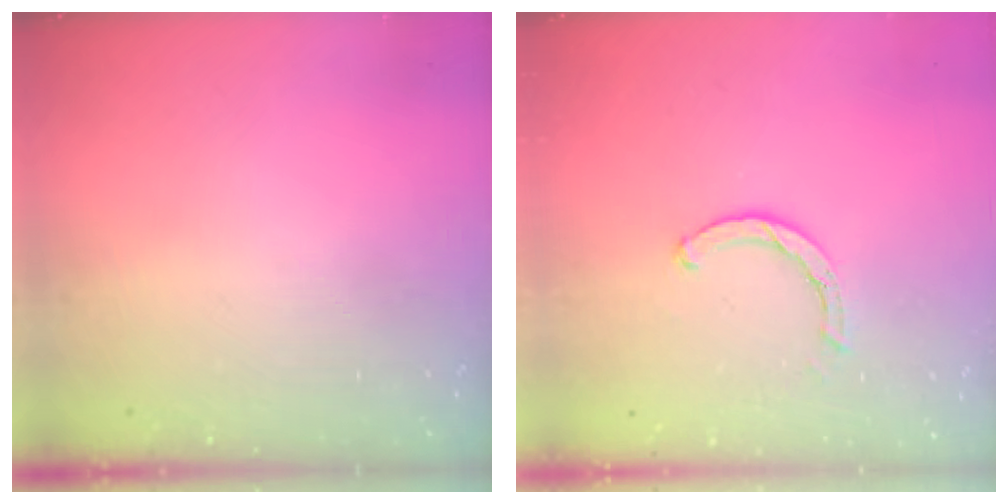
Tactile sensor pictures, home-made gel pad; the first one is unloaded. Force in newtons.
{"total": 1.6, "press": 1.6, "slide": 0.2}